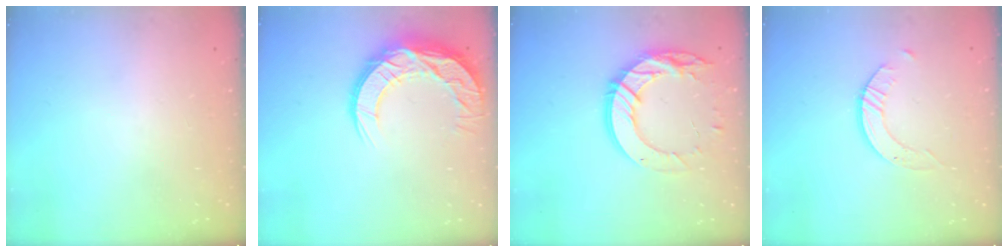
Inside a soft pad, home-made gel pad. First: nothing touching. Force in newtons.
{"total": 15.4, "press": 15.3, "slide": 1.0}
{"total": 16.4, "press": 16.4, "slide": 1.4}
{"total": 2.9, "press": 2.9, "slide": 0.3}